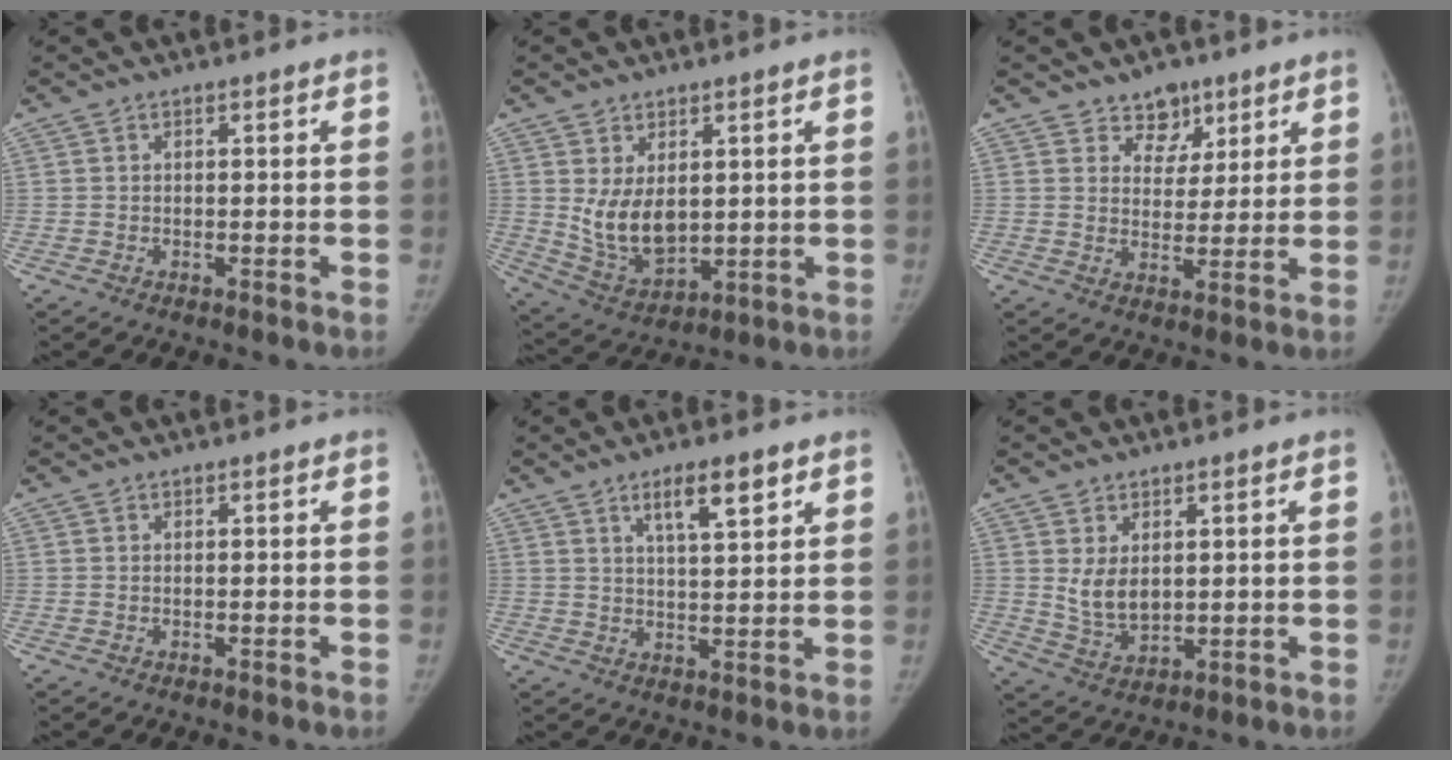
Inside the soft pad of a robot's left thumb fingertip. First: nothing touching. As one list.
[{"total": 9.3, "force": [1.5, 6.1, 7.0], "torque": [-0.103, -0.022, 0.053]}, {"total": 5.7, "force": [3.9, 4.1, 1.1], "torque": [0.021, -0.023, 0.063]}, {"total": 0.0}, {"total": 7.2, "force": [4.2, 1.9, 5.5], "torque": [-0.081, -0.023, 0.070]}, {"total": 6.0, "force": [1.5, 4.0, 4.2], "torque": [-0.058, -0.019, 0.044]}]